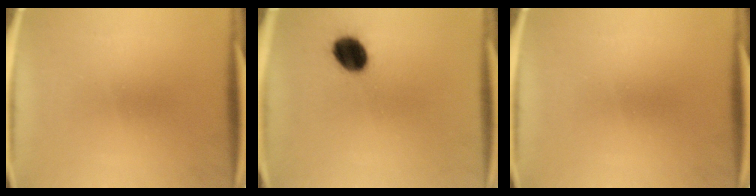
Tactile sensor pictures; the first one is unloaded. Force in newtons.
{"total": 9.3}
{"total": 0.0}